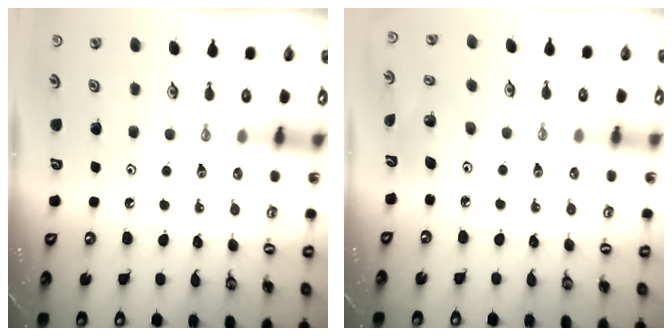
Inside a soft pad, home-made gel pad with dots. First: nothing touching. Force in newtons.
{"total": 5.6, "press": 5.2, "slide": 1.9}